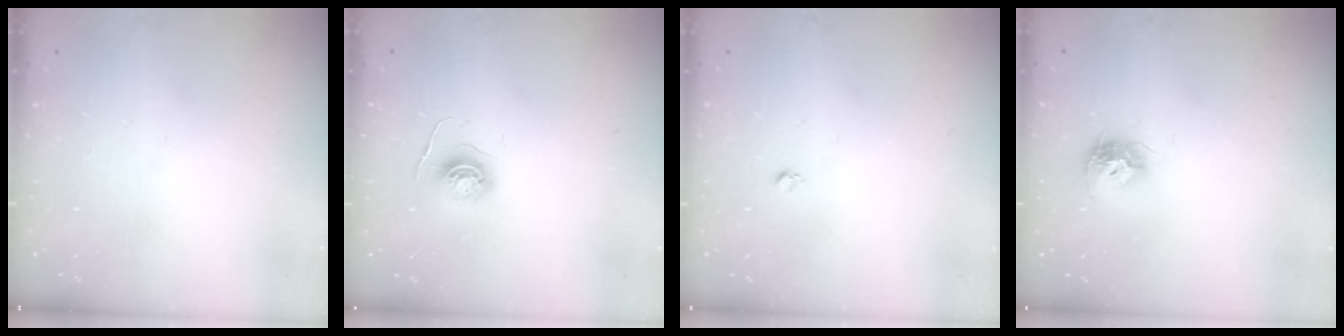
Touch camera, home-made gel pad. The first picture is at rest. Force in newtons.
{"total": 5.3, "press": 5.3, "slide": 0.5}
{"total": 3.1, "press": 3.1, "slide": 0.3}
{"total": 9.3, "press": 9.3, "slide": 0.3}